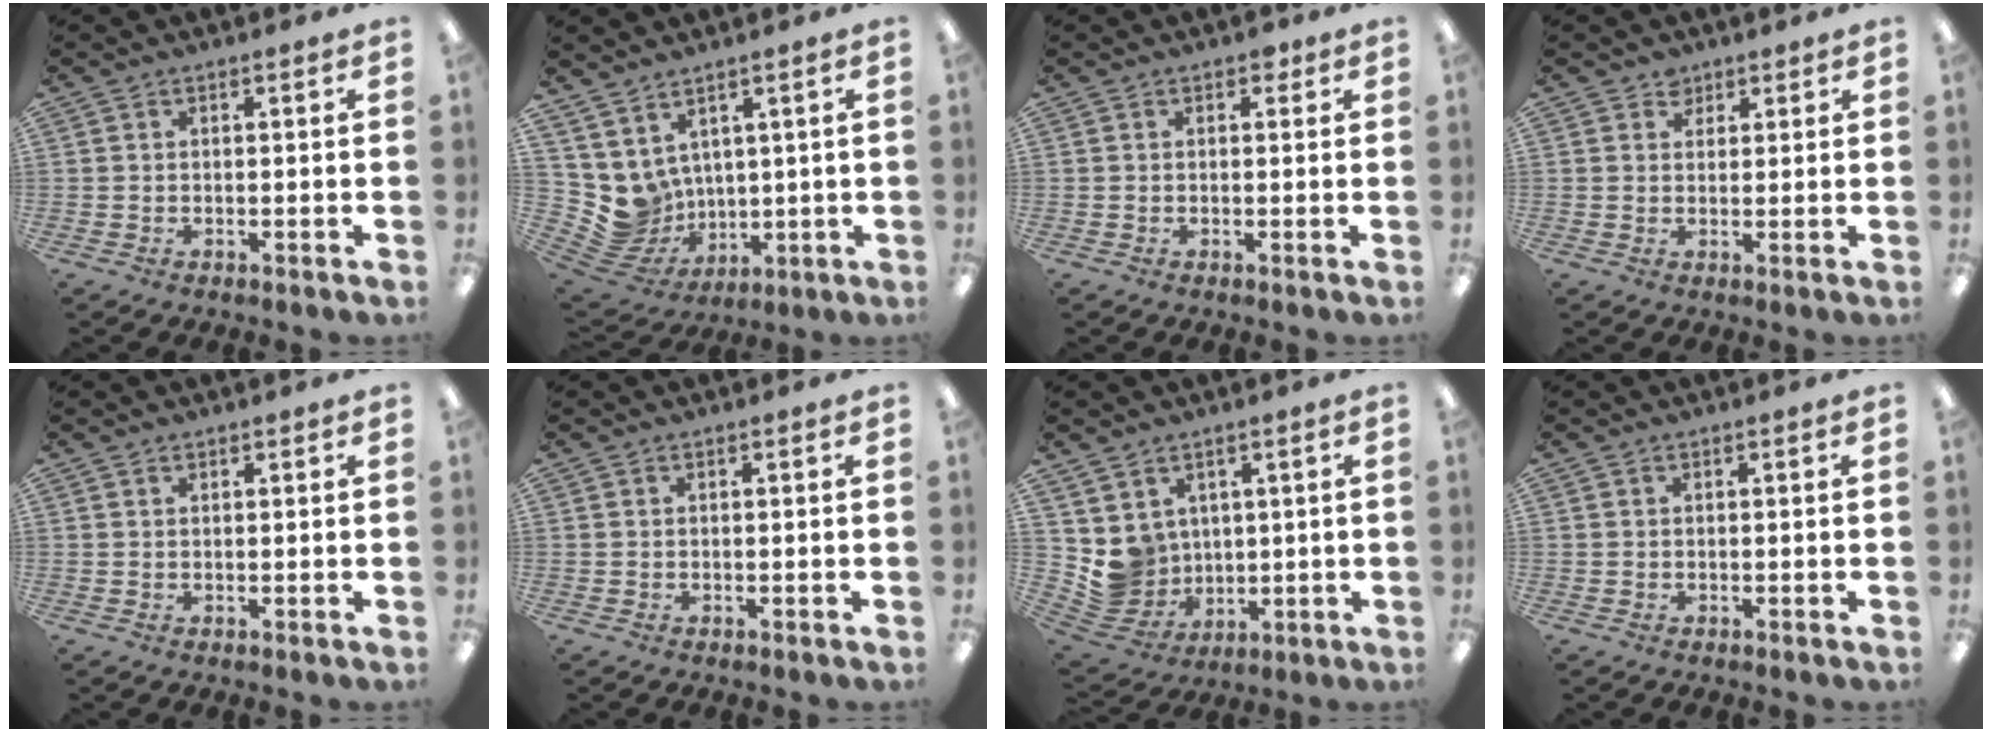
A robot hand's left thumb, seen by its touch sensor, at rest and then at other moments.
{"total": 8.1, "force": [4.0, 7.0, 0.8], "torque": [-0.074, -0.048, 0.084]}
{"total": 1.5, "force": [0.8, 1.0, 0.9], "torque": [-0.002, -0.002, 0.009]}
{"total": 2.7, "force": [1.9, 2.0, 0.2], "torque": [0.006, -0.005, 0.033]}
{"total": 0.6, "force": [0.5, 0.2, 0.1], "torque": [-0.003, 0.001, 0.009]}
{"total": 0.0}
{"total": 7.8, "force": [3.1, 7.1, 0.5], "torque": [-0.050, -0.031, 0.071]}
{"total": 0.0}